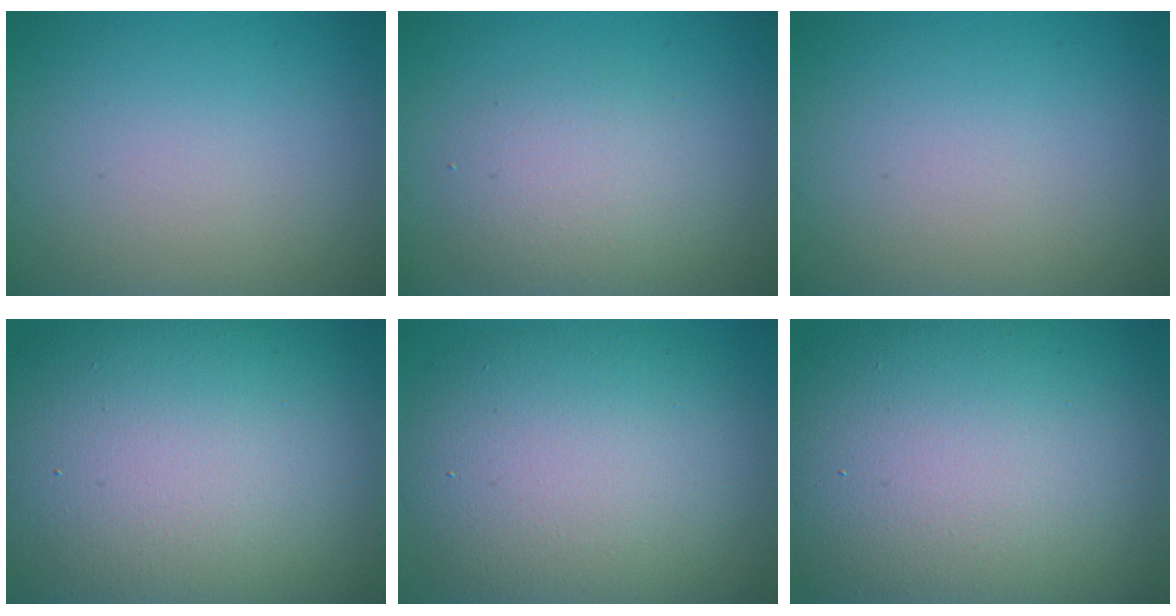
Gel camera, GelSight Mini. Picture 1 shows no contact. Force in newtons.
{"total": 4.0, "press": 4.0, "slide": 0.2}
{"total": 0.0}
{"total": 18.6, "press": 18.5, "slide": 1.2}
{"total": 12.1, "press": 12.1, "slide": 0.4}
{"total": 17.9, "press": 17.9, "slide": 1.2}